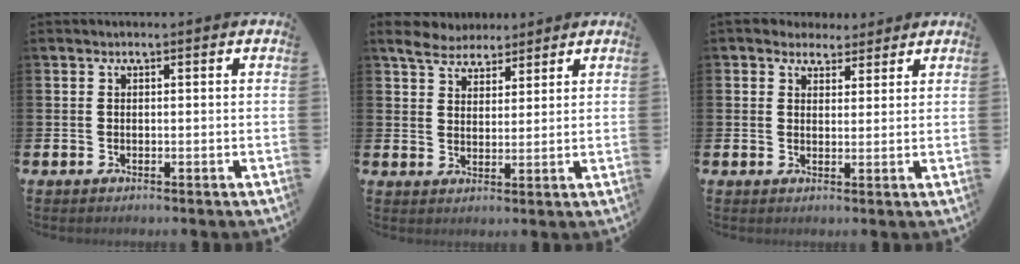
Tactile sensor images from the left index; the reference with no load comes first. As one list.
[{"total": 5.0, "force": [4.5, 1.8, 0.7], "torque": [-0.028, -0.016, 0.082]}, {"total": 2.1, "force": [1.9, 0.8, 0.0], "torque": [0.008, -0.006, 0.034]}]